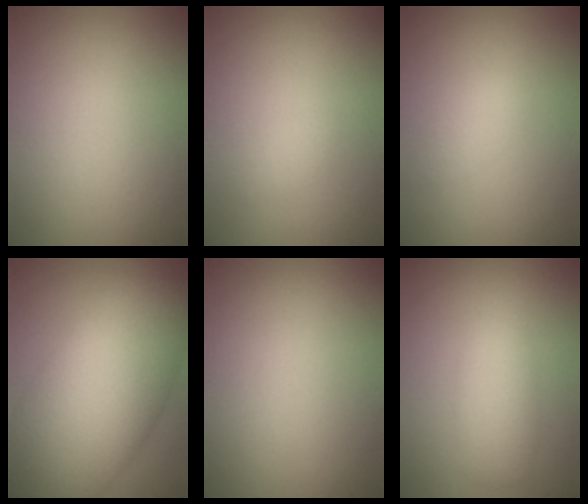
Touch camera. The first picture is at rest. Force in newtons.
{"total": 0.7, "press": 0.7, "slide": 0.1}
{"total": 1.3, "press": 1.3, "slide": 0.1}
{"total": 11.9, "press": 11.8, "slide": 0.4}
{"total": 0.0}
{"total": 2.9, "press": 2.9, "slide": 0.1}